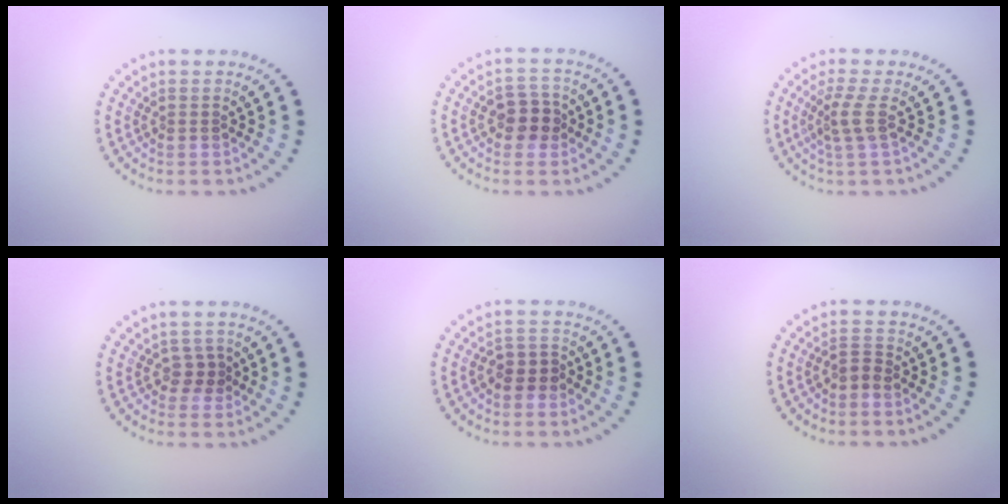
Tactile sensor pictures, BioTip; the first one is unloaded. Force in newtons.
{"total": 3.0, "press": 2.9, "slide": 0.7}
{"total": 2.3, "press": 1.6, "slide": 1.6}
{"total": 1.4, "press": 1.2, "slide": 0.8}
{"total": 2.2, "press": 2.0, "slide": 0.9}
{"total": 1.4, "press": 1.1, "slide": 0.7}